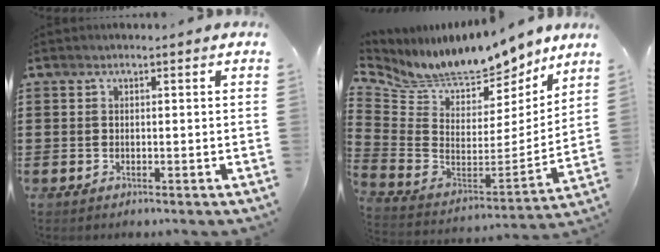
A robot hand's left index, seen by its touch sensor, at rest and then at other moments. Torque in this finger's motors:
{"motor_torque": [2.14, 0.00, 0.28, 0.06]}